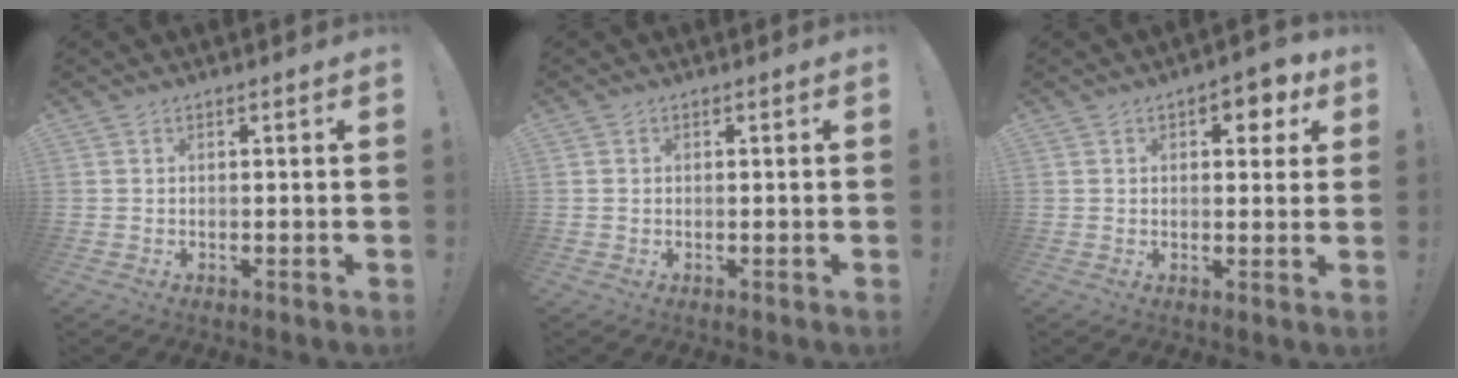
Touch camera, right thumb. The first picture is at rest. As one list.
[{"total": 0.6, "force": [0.1, 0.5, 0.0], "torque": [-0.007, 0.005, 0.003]}, {"total": 5.7, "force": [2.5, 3.2, 4.0], "torque": [-0.029, -0.012, 0.034]}]